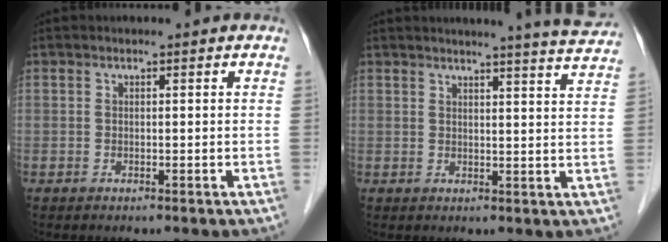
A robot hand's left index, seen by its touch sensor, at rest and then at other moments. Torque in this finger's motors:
{"motor_torque": [0.62, -0.82, 0.25, 0.04]}